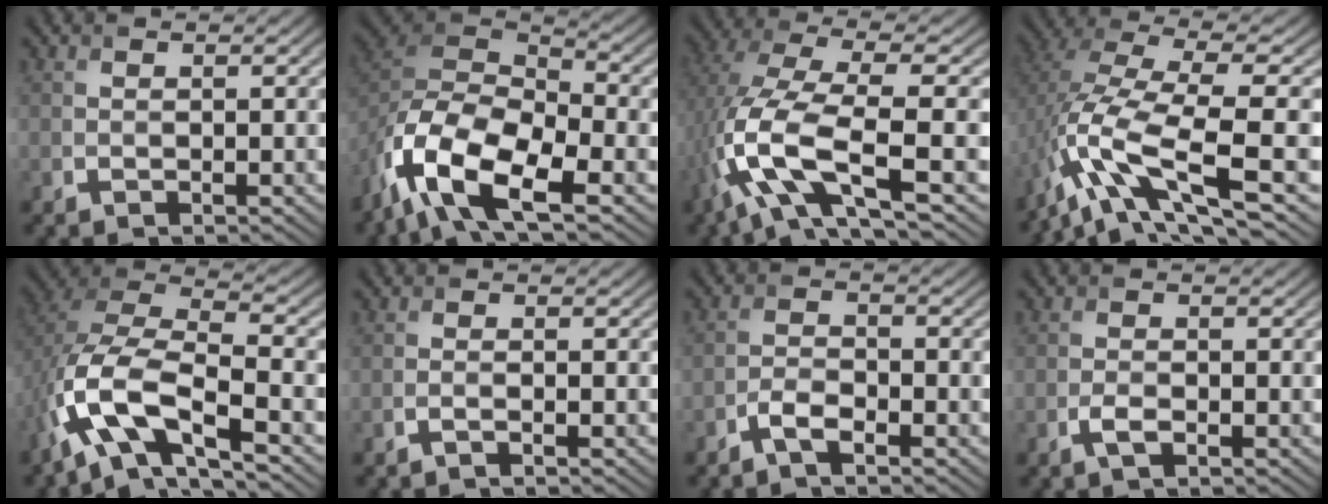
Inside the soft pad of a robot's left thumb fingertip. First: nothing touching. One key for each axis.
{"total": 14.9, "fx": -8.6, "fy": 6.6, "fz": 10.2, "tx": -0.241, "ty": -0.025, "tz": -0.166}
{"total": 12.5, "fx": -3.3, "fy": 4.6, "fz": 11.1, "tx": -0.254, "ty": -0.007, "tz": -0.070}
{"total": 12.7, "fx": -4.9, "fy": 3.8, "fz": 11.1, "tx": -0.249, "ty": -0.001, "tz": -0.083}
{"total": 13.7, "fx": -5.6, "fy": 5.8, "fz": 11.1, "tx": -0.247, "ty": -0.014, "tz": -0.111}
{"total": 0.9, "fx": -0.6, "fy": 0.1, "fz": 0.7, "tx": -0.012, "ty": 0.001, "tz": -0.016}
{"total": 2.7, "fx": -2.0, "fy": 0.8, "fz": 1.7, "tx": -0.038, "ty": 0.004, "tz": -0.046}
{"total": 1.6, "fx": -0.9, "fy": 0.5, "fz": 1.2, "tx": -0.030, "ty": -0.001, "tz": -0.019}